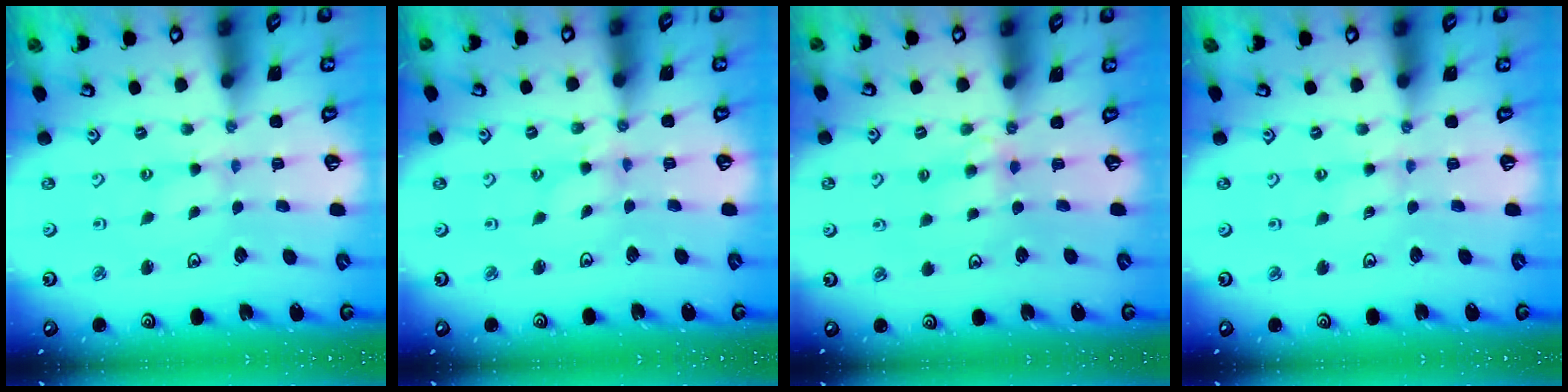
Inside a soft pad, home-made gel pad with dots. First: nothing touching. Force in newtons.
{"total": 3.0, "press": 3.0, "slide": 0.4}
{"total": 4.8, "press": 4.8, "slide": 0.6}
{"total": 2.8, "press": 2.8, "slide": 0.3}